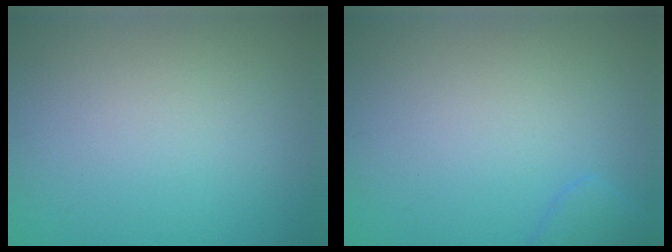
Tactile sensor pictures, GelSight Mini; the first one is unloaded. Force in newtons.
{"total": 1.6, "press": 1.6, "slide": 0.1}